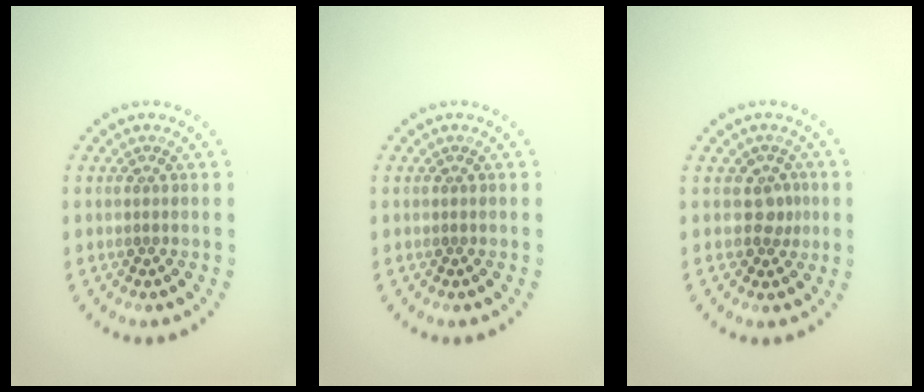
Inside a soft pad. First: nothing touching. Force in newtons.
{"total": 0.0}
{"total": 1.8, "press": 1.4, "slide": 1.1}